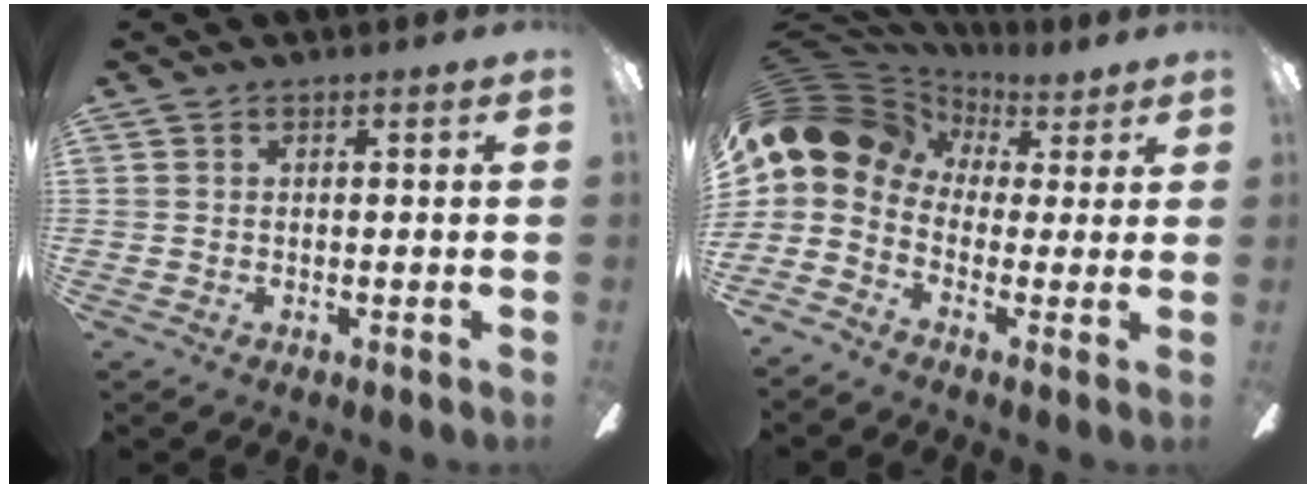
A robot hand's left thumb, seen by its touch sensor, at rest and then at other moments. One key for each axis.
{"total": 10.6, "fx": 1.5, "fy": 8.6, "fz": 5.9, "tx": -0.145, "ty": -0.002, "tz": 0.030}